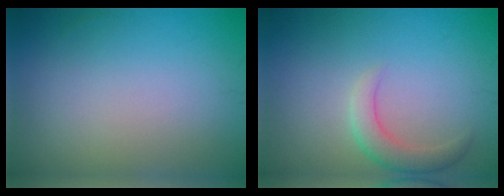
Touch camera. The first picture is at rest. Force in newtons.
{"total": 2.5, "press": 2.5, "slide": 0.2}